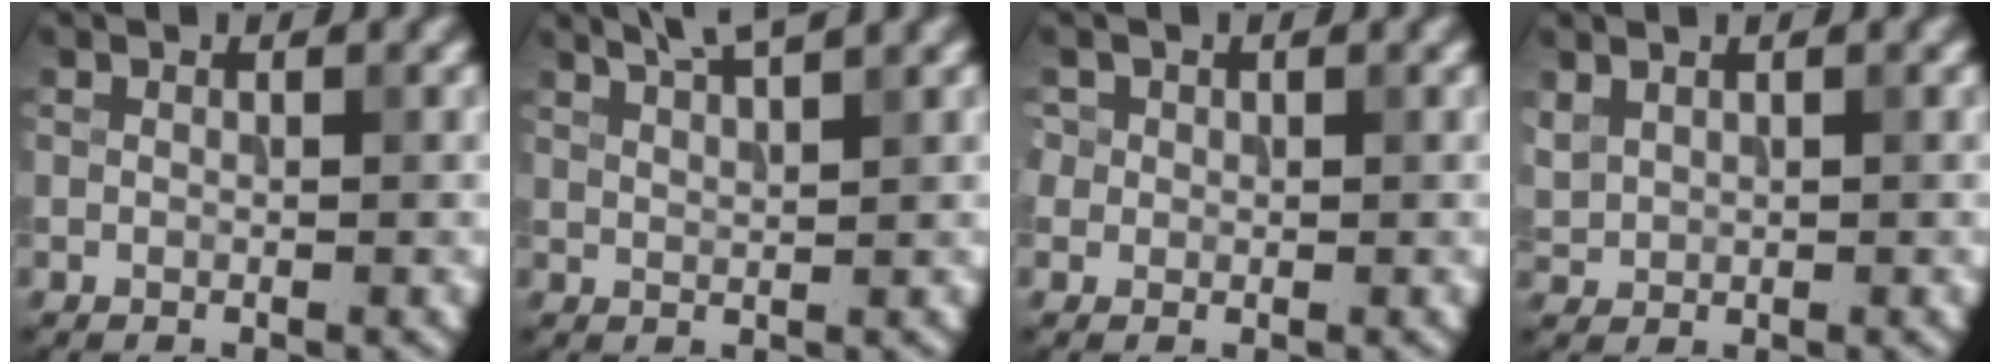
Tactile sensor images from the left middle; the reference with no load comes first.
{"total": 3.7, "force": [2.8, 0.9, 2.2], "torque": [-0.011, 0.020, 0.023]}
{"total": 1.7, "force": [0.5, 1.6, 0.5], "torque": [-0.010, 0.004, 0.014]}
{"total": 1.2, "force": [0.8, 0.8, 0.5], "torque": [-0.012, 0.002, 0.024]}